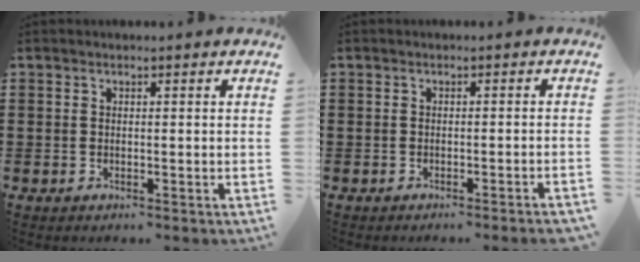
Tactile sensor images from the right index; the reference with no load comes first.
{"total": 1.2, "force": [-1.0, -0.2, 0.7], "torque": [-0.012, -0.001, -0.019]}